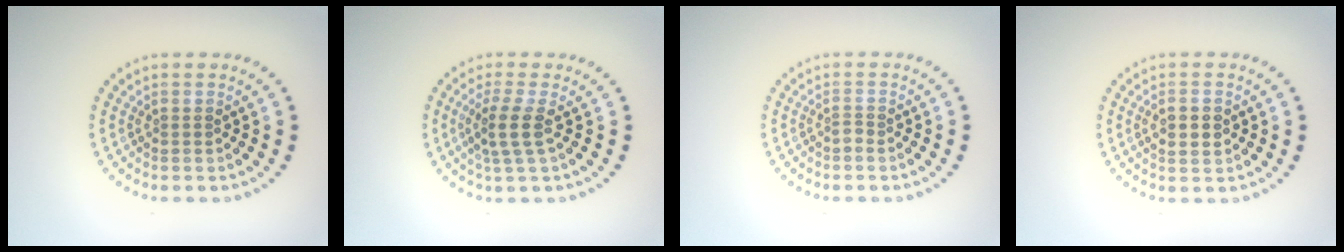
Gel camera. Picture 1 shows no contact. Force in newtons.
{"total": 2.6, "press": 2.1, "slide": 1.6}
{"total": 0.9, "press": 0.5, "slide": 0.7}
{"total": 2.1, "press": 2.1, "slide": 0.1}